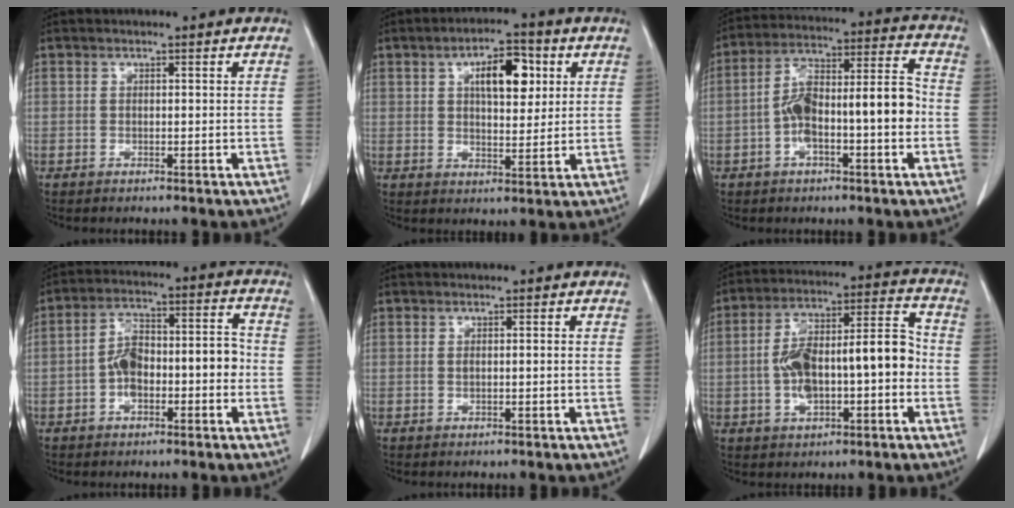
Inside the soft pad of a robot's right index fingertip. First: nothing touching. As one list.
[{"total": 8.4, "force": [2.8, 3.4, 7.1], "torque": [-0.110, 0.014, 0.045]}, {"total": 13.7, "force": [-2.5, 3.4, 13.0], "torque": [-0.228, 0.041, -0.041]}, {"total": 9.8, "force": [-2.1, 4.2, 8.6], "torque": [-0.152, 0.045, -0.034]}, {"total": 1.3, "force": [0.0, 0.3, 1.3], "torque": [-0.029, 0.002, 0.004]}, {"total": 14.9, "force": [-1.9, 4.8, 13.9], "torque": [-0.244, 0.040, -0.026]}]